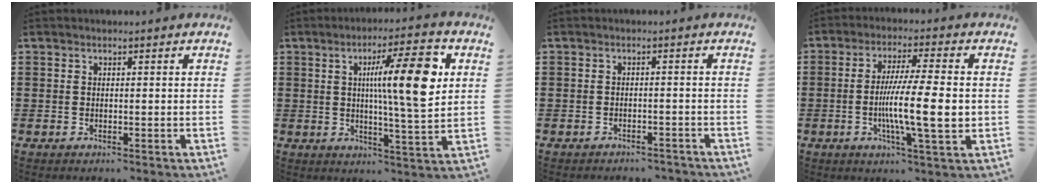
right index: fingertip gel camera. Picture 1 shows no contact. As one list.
[{"total": 12.4, "force": [3.4, 1.7, 11.9], "torque": [-0.195, 0.000, 0.043]}, {"total": 1.6, "force": [-1.6, 0.3, 0.1], "torque": [-0.008, -0.001, -0.034]}, {"total": 11.7, "force": [-1.4, 1.4, 11.5], "torque": [-0.201, -0.012, -0.027]}]